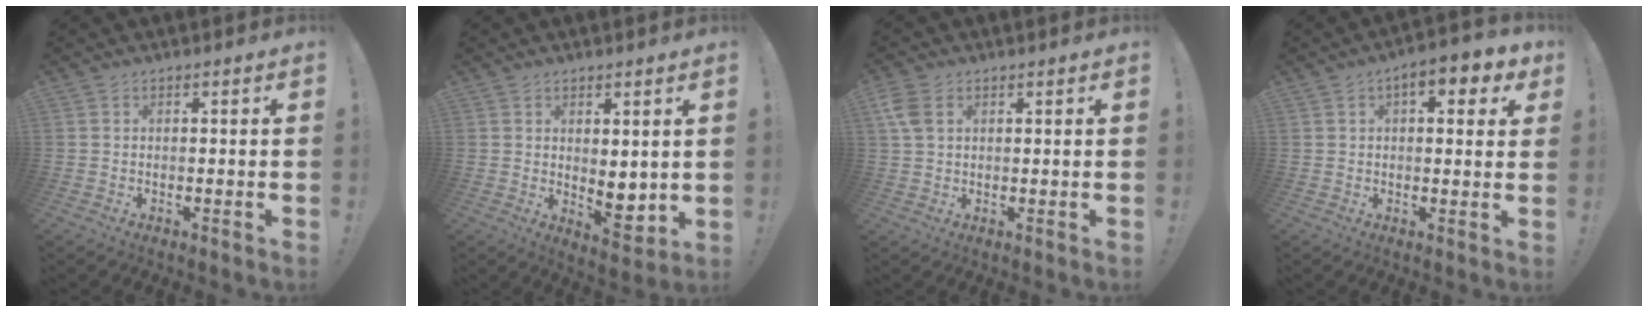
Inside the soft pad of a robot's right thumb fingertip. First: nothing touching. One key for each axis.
{"total": 6.1, "fx": 1.1, "fy": 3.9, "fz": 4.6, "tx": -0.049, "ty": -0.016, "tz": 0.029}
{"total": 5.8, "fx": 2.2, "fy": 3.8, "fz": 3.7, "tx": -0.075, "ty": 0.001, "tz": 0.045}
{"total": 7.4, "fx": 3.4, "fy": 3.0, "fz": 5.8, "tx": -0.068, "ty": -0.010, "tz": 0.051}